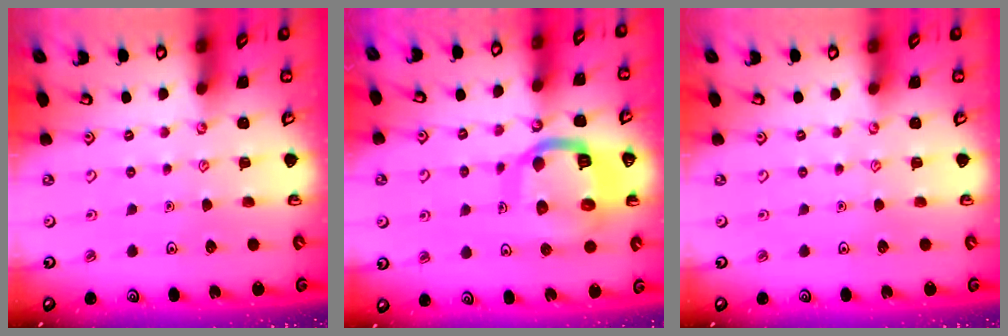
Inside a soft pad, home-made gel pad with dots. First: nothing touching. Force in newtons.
{"total": 14.1, "press": 14.0, "slide": 1.6}
{"total": 0.0}